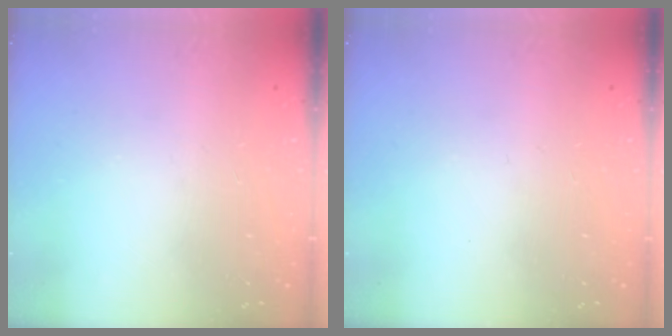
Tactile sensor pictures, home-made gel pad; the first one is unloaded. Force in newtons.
{"total": 0.0}